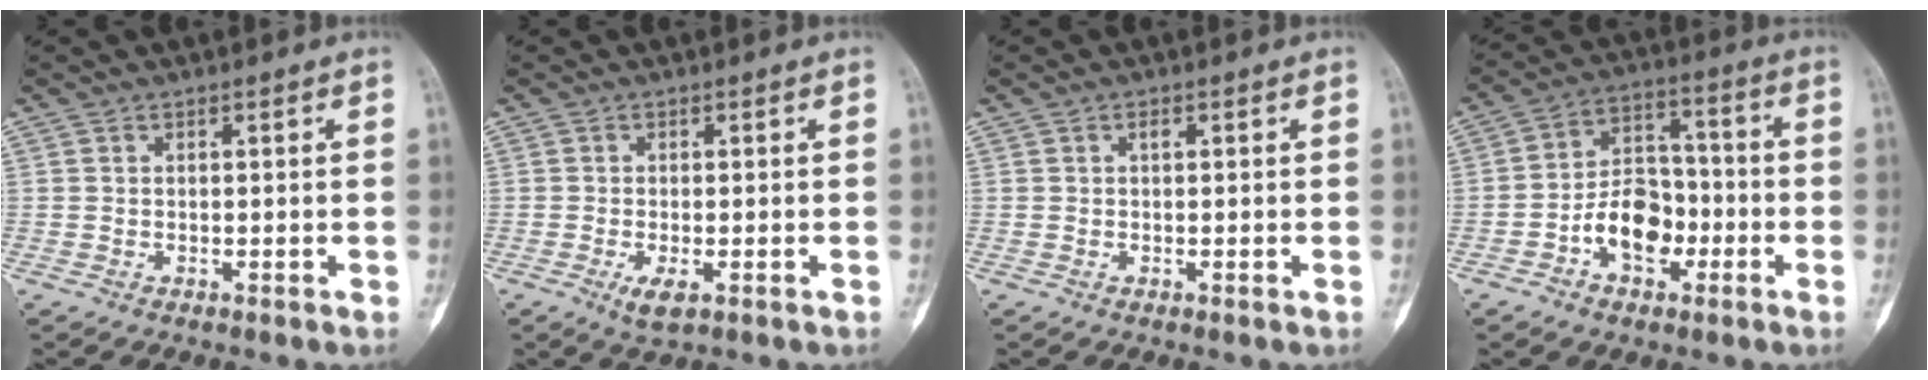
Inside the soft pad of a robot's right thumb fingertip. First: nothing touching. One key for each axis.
{"total": 3.0, "fx": -1.2, "fy": 1.3, "fz": 2.5, "tx": -0.049, "ty": -0.006, "tz": -0.018}
{"total": 0.8, "fx": 0.2, "fy": 0.5, "fz": 0.5, "tx": -0.009, "ty": 0.002, "tz": 0.003}
{"total": 10.7, "fx": -3.6, "fy": 7.1, "fz": 7.1, "tx": -0.091, "ty": 0.045, "tz": -0.068}